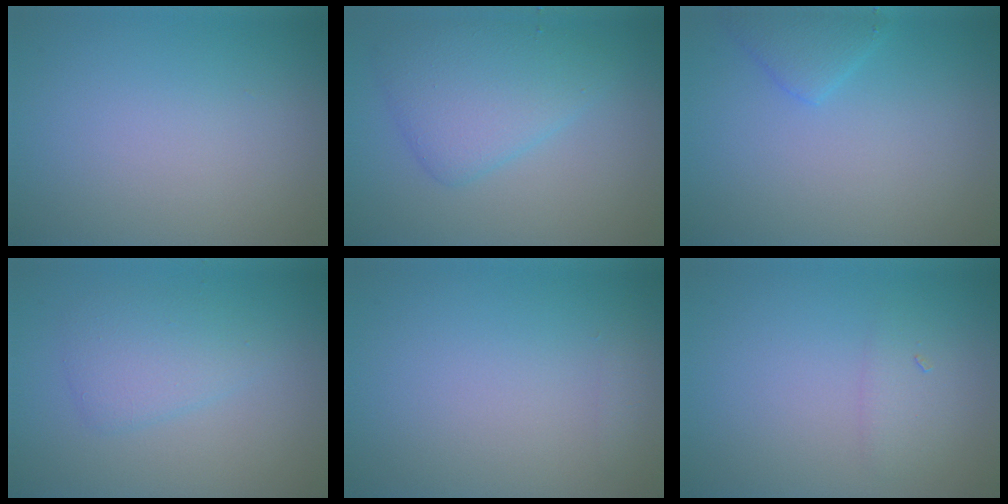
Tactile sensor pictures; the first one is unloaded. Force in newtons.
{"total": 4.5, "press": 4.5, "slide": 0.1}
{"total": 2.1, "press": 2.1, "slide": 0.1}
{"total": 2.6, "press": 2.6, "slide": 0.1}
{"total": 0.6, "press": 0.6, "slide": 0.0}
{"total": 1.3, "press": 1.3, "slide": 0.1}